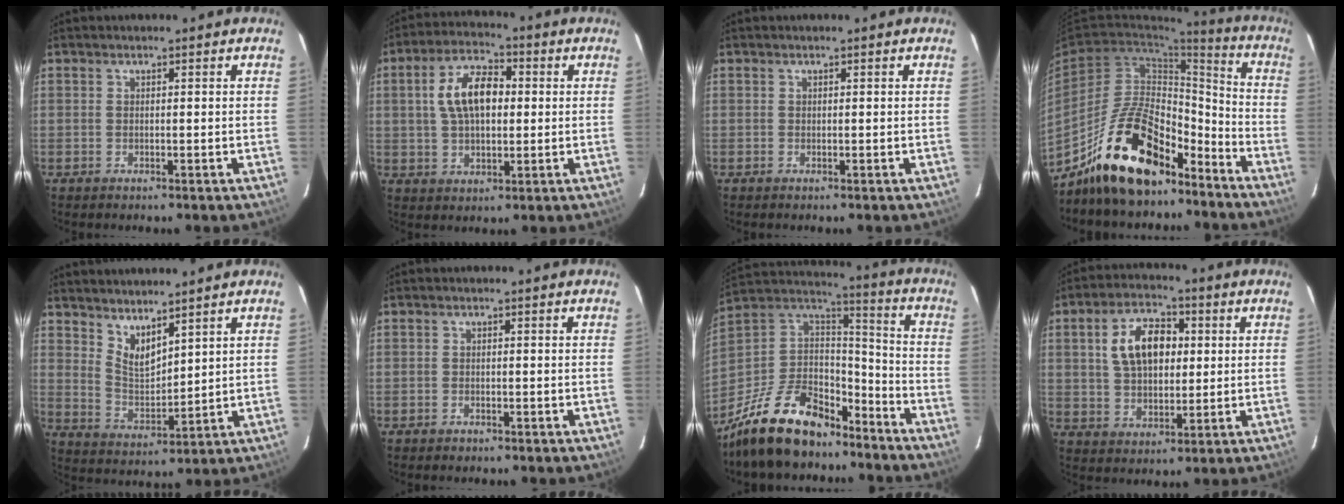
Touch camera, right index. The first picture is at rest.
{"total": 10.4, "force": [1.6, 5.6, 8.7], "torque": [-0.163, 0.022, 0.027]}
{"total": 0.0}
{"total": 19.3, "force": [-13.9, 8.1, 10.7], "torque": [-0.200, 0.028, -0.227]}
{"total": 6.4, "force": [5.1, 2.0, 3.3], "torque": [-0.056, -0.008, 0.102]}
{"total": 0.9, "force": [-0.8, 0.4, 0.0], "torque": [-0.005, 0.003, -0.014]}
{"total": 22.6, "force": [-16.6, 10.4, 11.2], "torque": [-0.247, 0.013, -0.268]}
{"total": 10.9, "force": [2.5, 6.5, 8.4], "torque": [-0.157, 0.024, 0.047]}